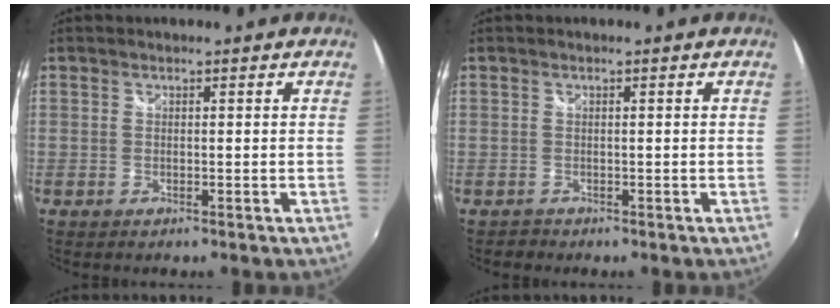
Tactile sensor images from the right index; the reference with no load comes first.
{"total": 1.0, "force": [-0.7, 0.8, -0.1], "torque": [0.001, 0.001, -0.010]}